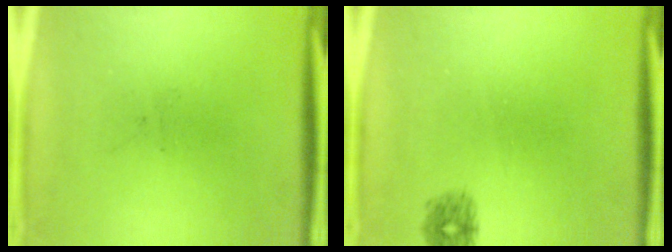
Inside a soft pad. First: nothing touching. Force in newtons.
{"total": 1.0}